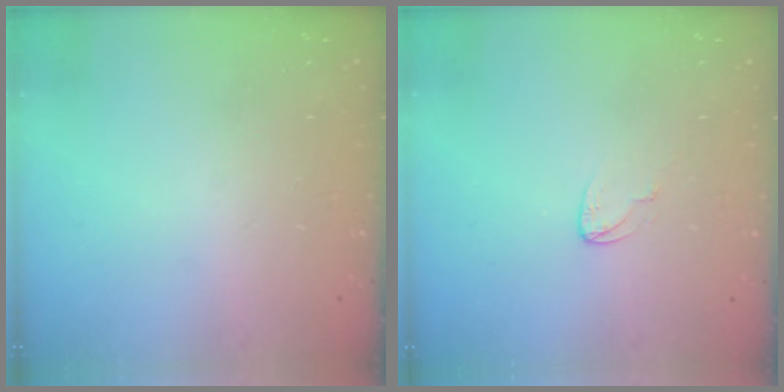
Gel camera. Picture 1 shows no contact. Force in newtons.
{"total": 3.6, "press": 3.6, "slide": 0.3}